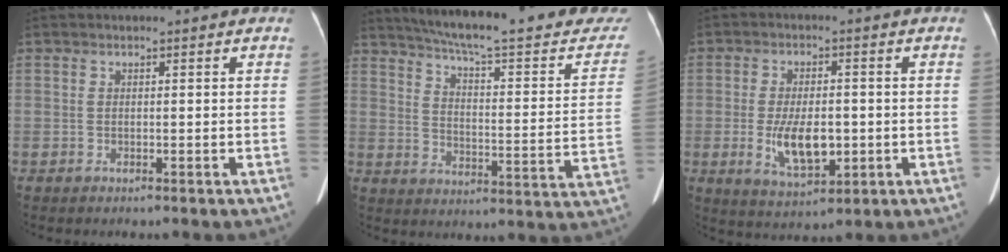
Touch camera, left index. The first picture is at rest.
{"total": 27.4, "force": [23.9, 3.5, 12.9], "torque": [-0.189, -0.052, 0.299]}
{"total": 8.0, "force": [-1.5, 3.4, 7.1], "torque": [-0.139, -0.008, -0.017]}